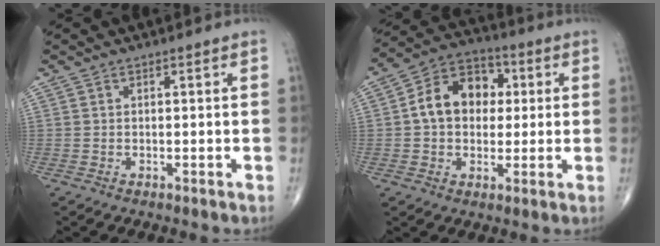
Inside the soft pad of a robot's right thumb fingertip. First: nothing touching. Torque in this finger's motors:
{"motor_torque": [0.21, 0.11, 1.02, -0.04, 0.10]}